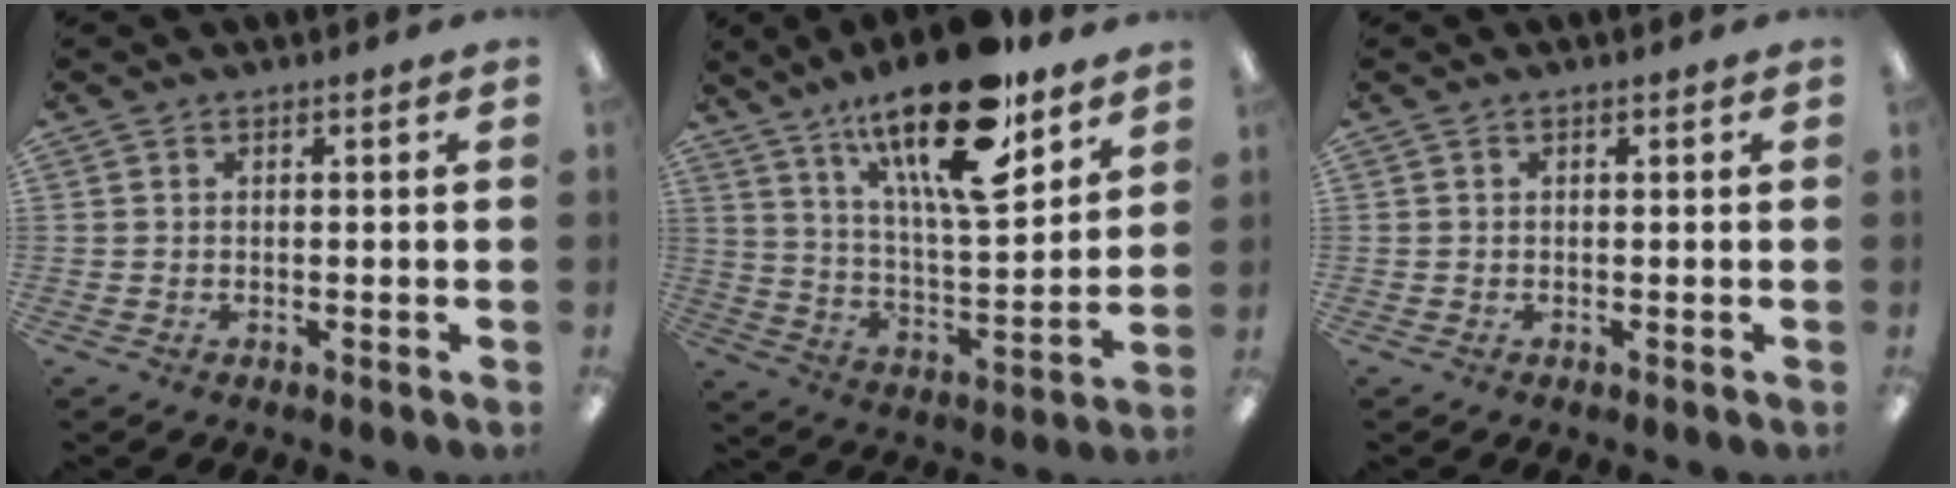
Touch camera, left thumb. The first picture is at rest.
{"total": 22.2, "force": [14.7, 7.0, 15.2], "torque": [-0.254, -0.083, 0.241]}
{"total": 0.0}